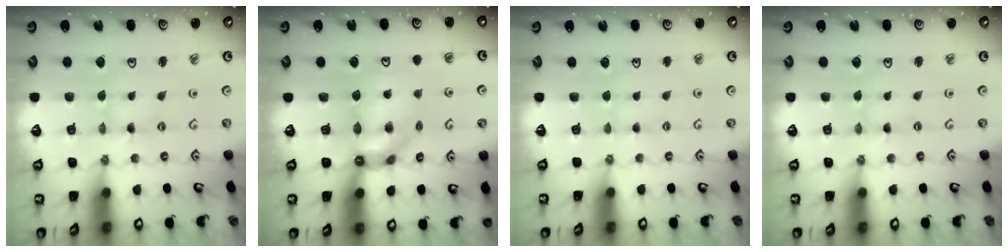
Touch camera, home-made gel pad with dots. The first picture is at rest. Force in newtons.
{"total": 9.6, "press": 9.6, "slide": 1.0}
{"total": 1.9, "press": 1.9, "slide": 0.3}
{"total": 0.6, "press": 0.6, "slide": 0.2}